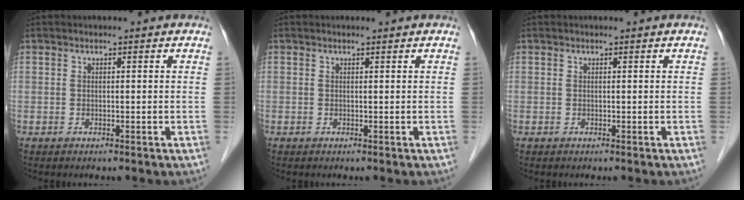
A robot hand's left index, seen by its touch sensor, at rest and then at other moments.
{"total": 0.0}
{"total": 0.0}